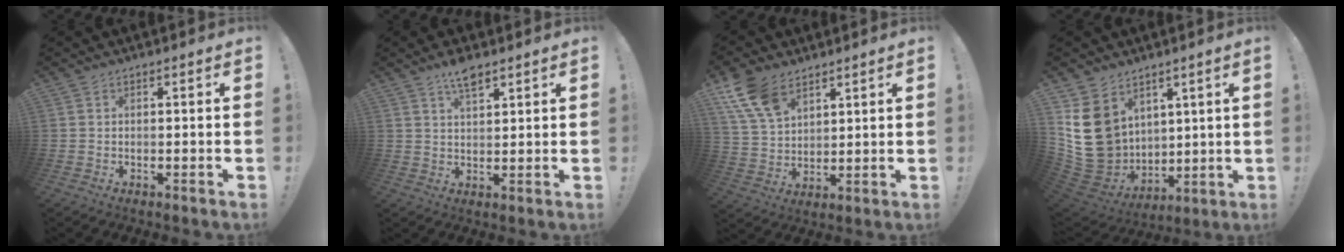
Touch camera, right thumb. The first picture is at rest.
{"total": 6.0, "force": [4.3, 1.8, 3.7], "torque": [-0.059, -0.023, 0.073]}
{"total": 12.3, "force": [7.7, 7.1, 6.5], "torque": [-0.131, -0.034, 0.152]}
{"total": 17.8, "force": [5.8, 14.7, 8.1], "torque": [-0.163, -0.036, 0.134]}